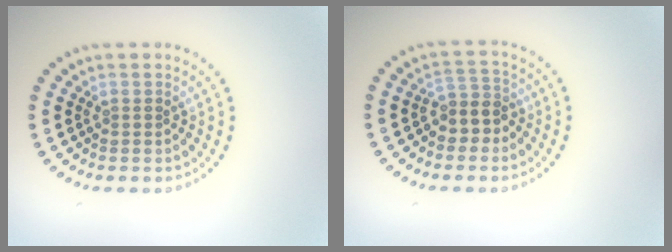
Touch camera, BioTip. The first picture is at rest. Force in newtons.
{"total": 2.6, "press": 2.2, "slide": 1.4}